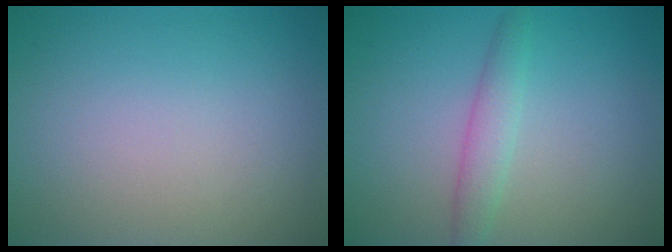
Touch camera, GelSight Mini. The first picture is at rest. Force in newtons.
{"total": 2.0, "press": 2.0, "slide": 0.1}